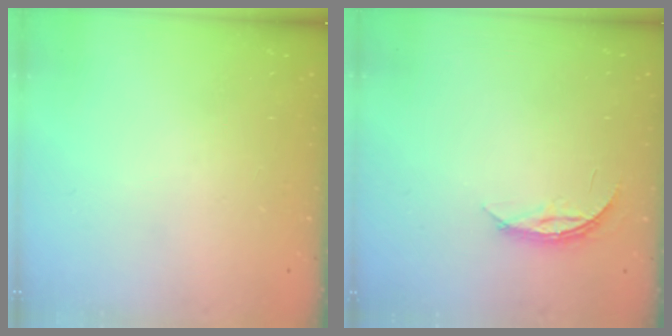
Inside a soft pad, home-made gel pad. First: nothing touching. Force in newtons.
{"total": 3.8, "press": 3.8, "slide": 0.3}